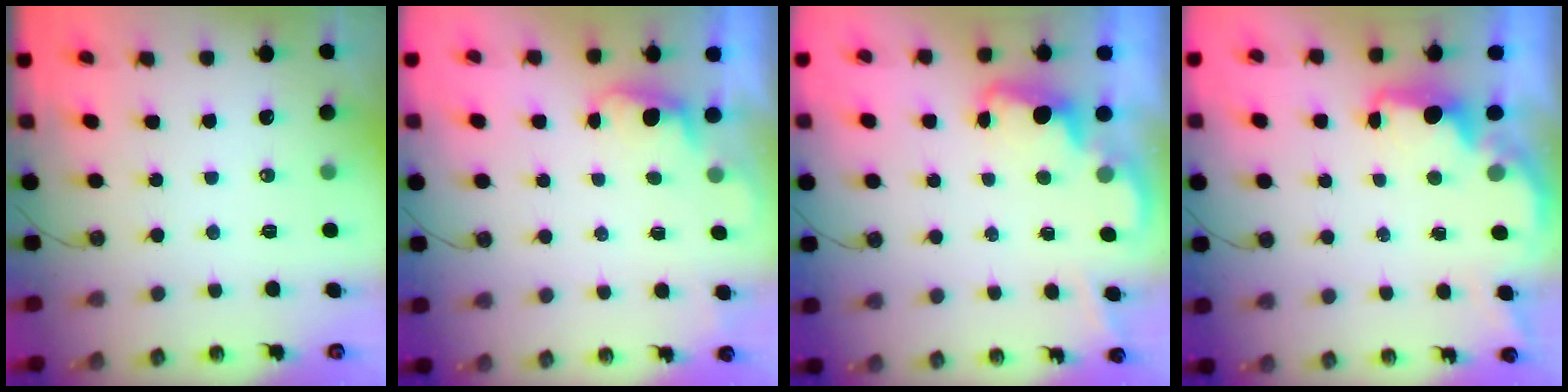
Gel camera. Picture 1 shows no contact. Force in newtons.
{"total": 0.8, "press": 0.4, "slide": 0.7}
{"total": 2.0, "press": 2.0, "slide": 0.6}
{"total": 2.0, "press": 1.8, "slide": 0.8}